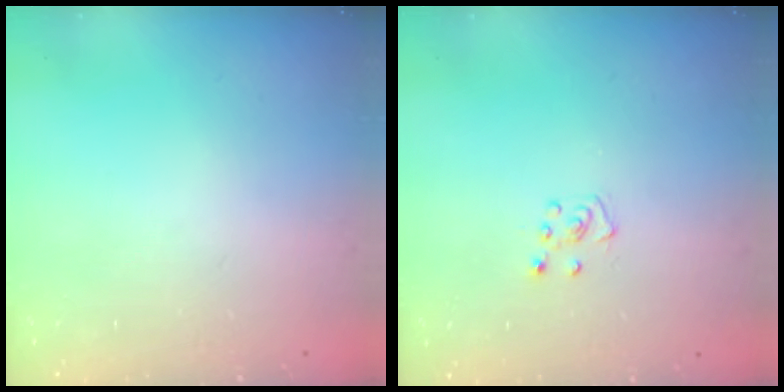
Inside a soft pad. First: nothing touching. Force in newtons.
{"total": 4.8, "press": 4.8, "slide": 0.4}